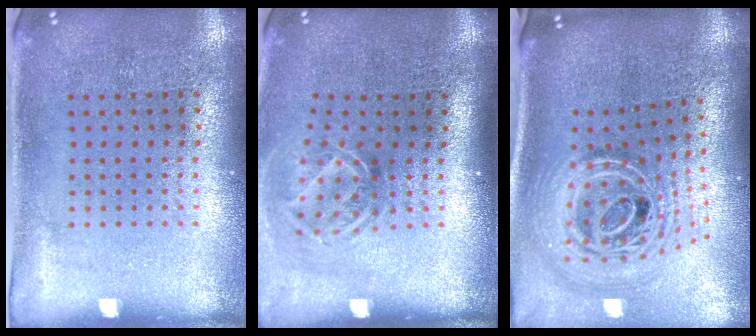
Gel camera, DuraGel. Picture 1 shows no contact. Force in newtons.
{"total": 1.8, "press": 1.3, "slide": 1.2}
{"total": 3.0, "press": 2.0, "slide": 2.2}